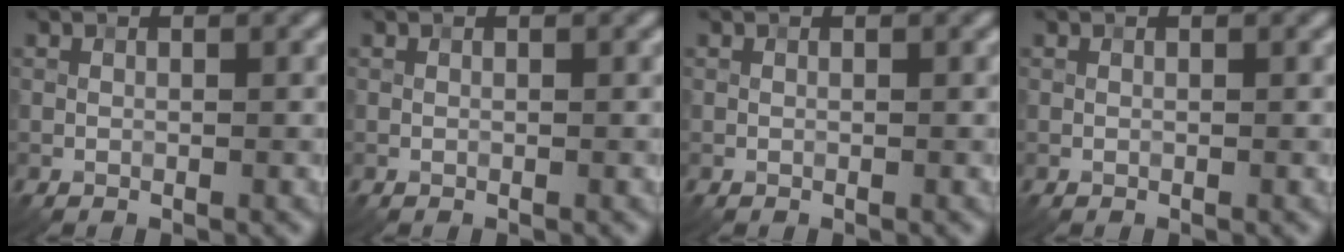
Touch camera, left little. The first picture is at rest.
{"total": 0.0}
{"total": 0.0}
{"total": 0.0}